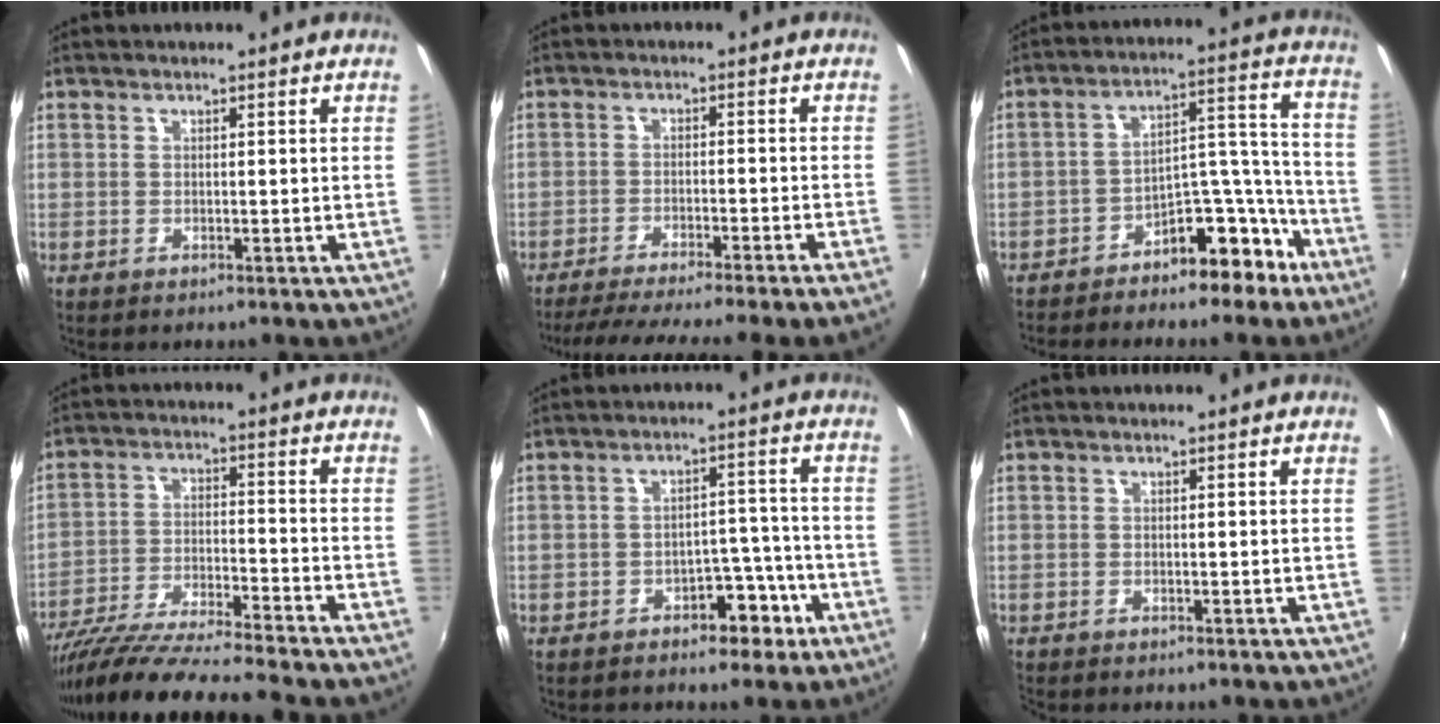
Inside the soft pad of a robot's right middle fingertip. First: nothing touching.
{"total": 13.0, "force": [-11.4, -2.3, 5.9], "torque": [-0.115, -0.023, -0.169]}
{"total": 12.0, "force": [-9.3, 5.1, 5.6], "torque": [-0.074, 0.062, -0.135]}
{"total": 17.8, "force": [-15.6, -1.2, 8.5], "torque": [-0.165, -0.045, -0.267]}
{"total": 6.1, "force": [-3.8, 4.0, 2.7], "torque": [-0.040, 0.024, -0.042]}
{"total": 0.6, "force": [-0.5, 0.2, 0.0], "torque": [-0.001, -0.004, -0.013]}